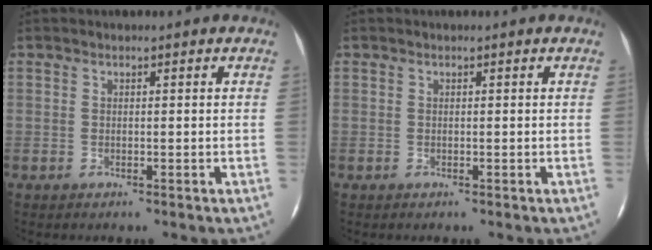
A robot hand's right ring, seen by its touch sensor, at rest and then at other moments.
{"total": 0.0}